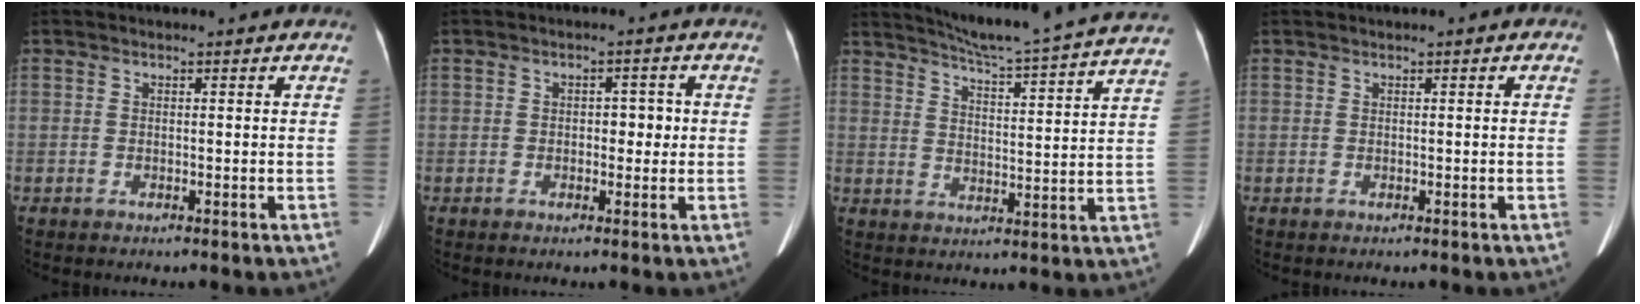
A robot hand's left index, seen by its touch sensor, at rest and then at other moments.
{"total": 2.8, "force": [0.0, 1.6, 2.3], "torque": [-0.027, 0.010, 0.001]}
{"total": 20.8, "force": [19.1, -1.4, 8.2], "torque": [-0.139, -0.045, 0.244]}
{"total": 0.5, "force": [0.2, 0.2, 0.5], "torque": [-0.008, 0.005, 0.002]}